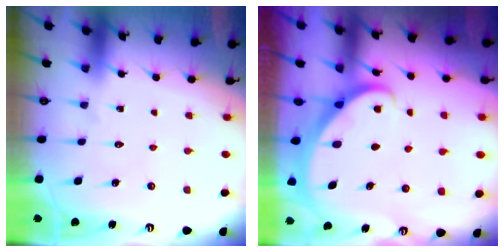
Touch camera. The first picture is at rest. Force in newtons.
{"total": 2.6, "press": 2.6, "slide": 0.2}